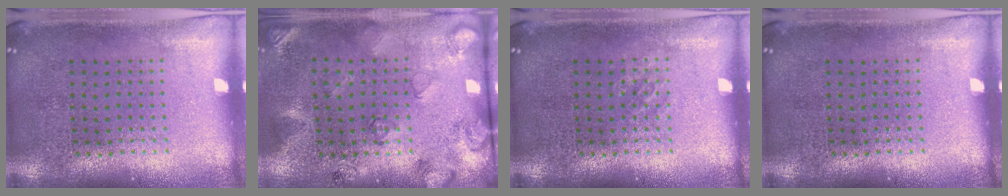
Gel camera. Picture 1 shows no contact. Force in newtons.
{"total": 2.6, "press": 1.7, "slide": 2.0}
{"total": 0.8, "press": 0.8, "slide": 0.2}
{"total": 0.0}